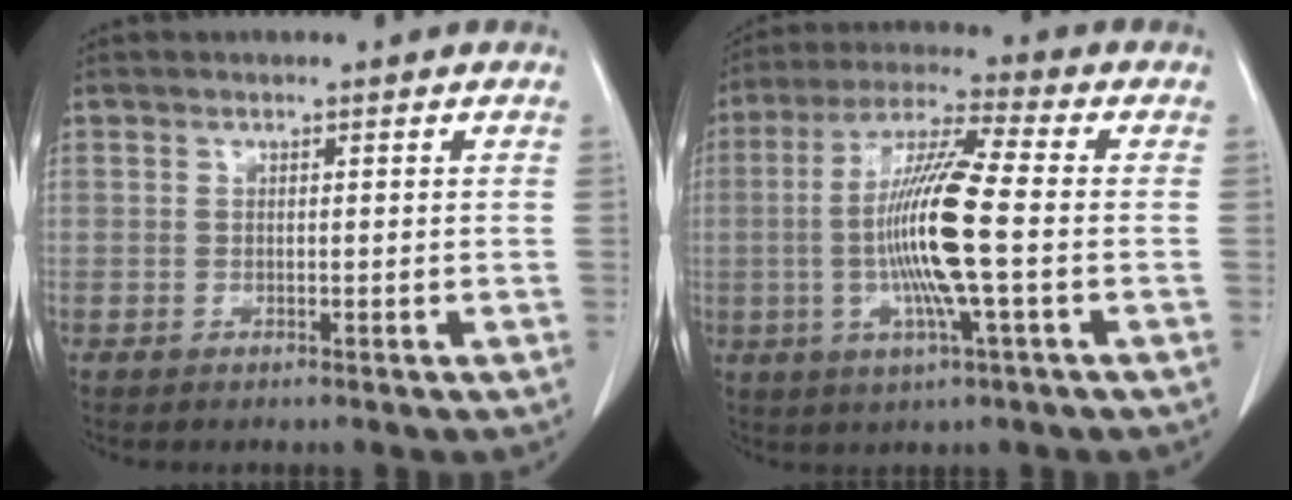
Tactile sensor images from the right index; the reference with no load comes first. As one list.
[{"total": 13.3, "force": [-1.5, 0.1, 13.2], "torque": [-0.262, -0.002, -0.036]}]